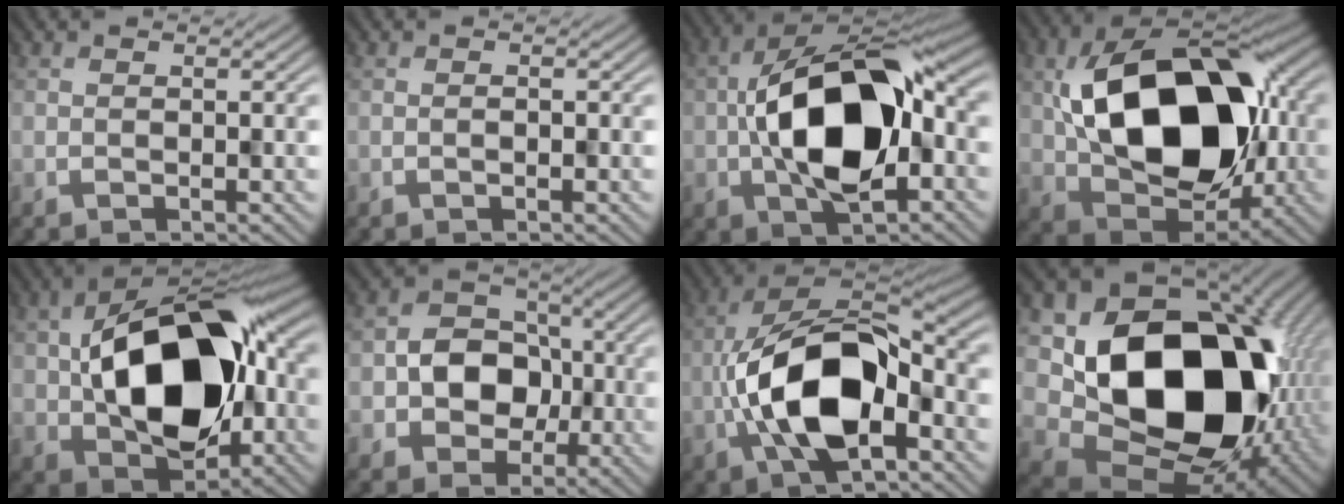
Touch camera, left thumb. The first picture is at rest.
{"total": 0.0}
{"total": 14.3, "force": [-0.7, 8.0, 11.8], "torque": [-0.215, 0.006, -0.019]}
{"total": 17.5, "force": [1.5, 11.8, 12.8], "torque": [-0.228, 0.001, 0.043]}
{"total": 16.3, "force": [0.2, 10.8, 12.3], "torque": [-0.209, 0.012, 0.006]}
{"total": 6.9, "force": [-1.1, 5.9, 3.5], "torque": [-0.054, 0.004, -0.032]}
{"total": 13.8, "force": [-3.4, 7.2, 11.2], "torque": [-0.205, -0.002, -0.075]}
{"total": 18.6, "force": [1.2, 14.1, 12.1], "torque": [-0.218, -0.053, 0.059]}